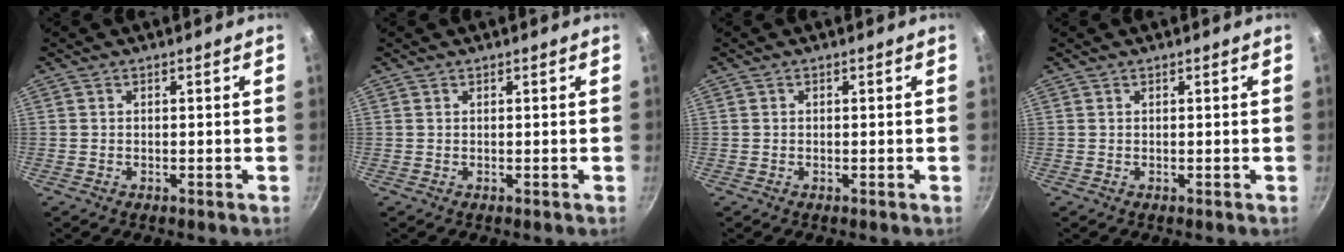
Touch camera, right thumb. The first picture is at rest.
{"total": 0.0}
{"total": 0.0}
{"total": 0.0}